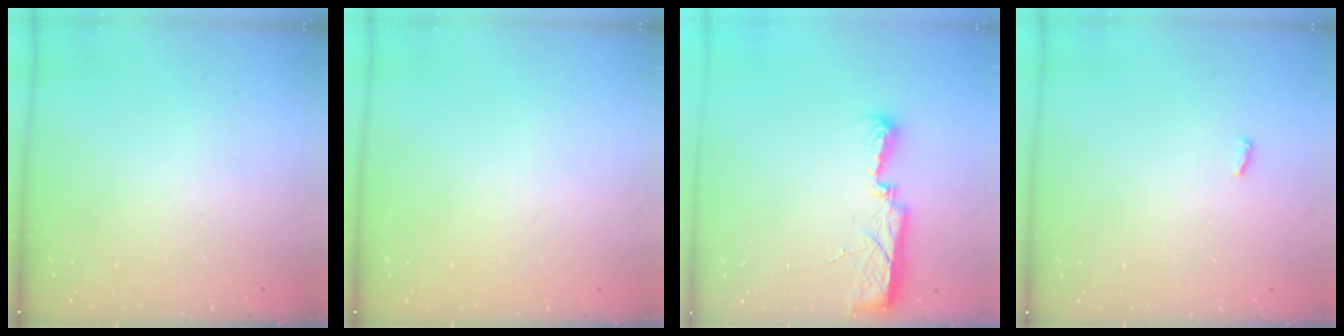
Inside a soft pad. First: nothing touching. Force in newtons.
{"total": 0.0}
{"total": 7.8, "press": 7.7, "slide": 1.2}
{"total": 2.9, "press": 2.6, "slide": 1.3}